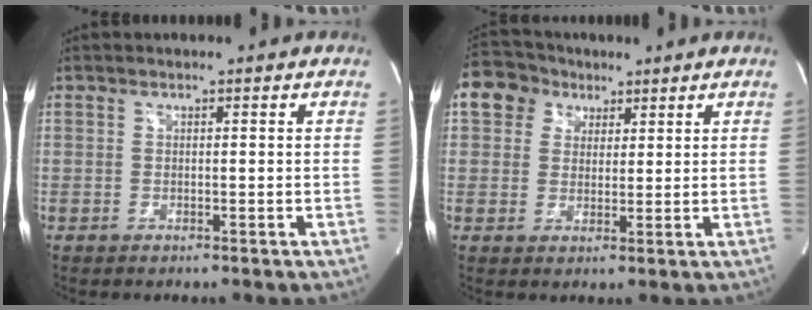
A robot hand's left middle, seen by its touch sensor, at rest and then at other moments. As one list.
[{"total": 7.2, "force": [3.5, 6.0, 1.8], "torque": [-0.038, 0.028, 0.063]}]